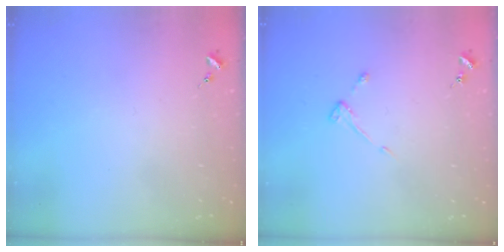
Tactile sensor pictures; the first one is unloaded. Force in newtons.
{"total": 2.8, "press": 2.8, "slide": 0.3}